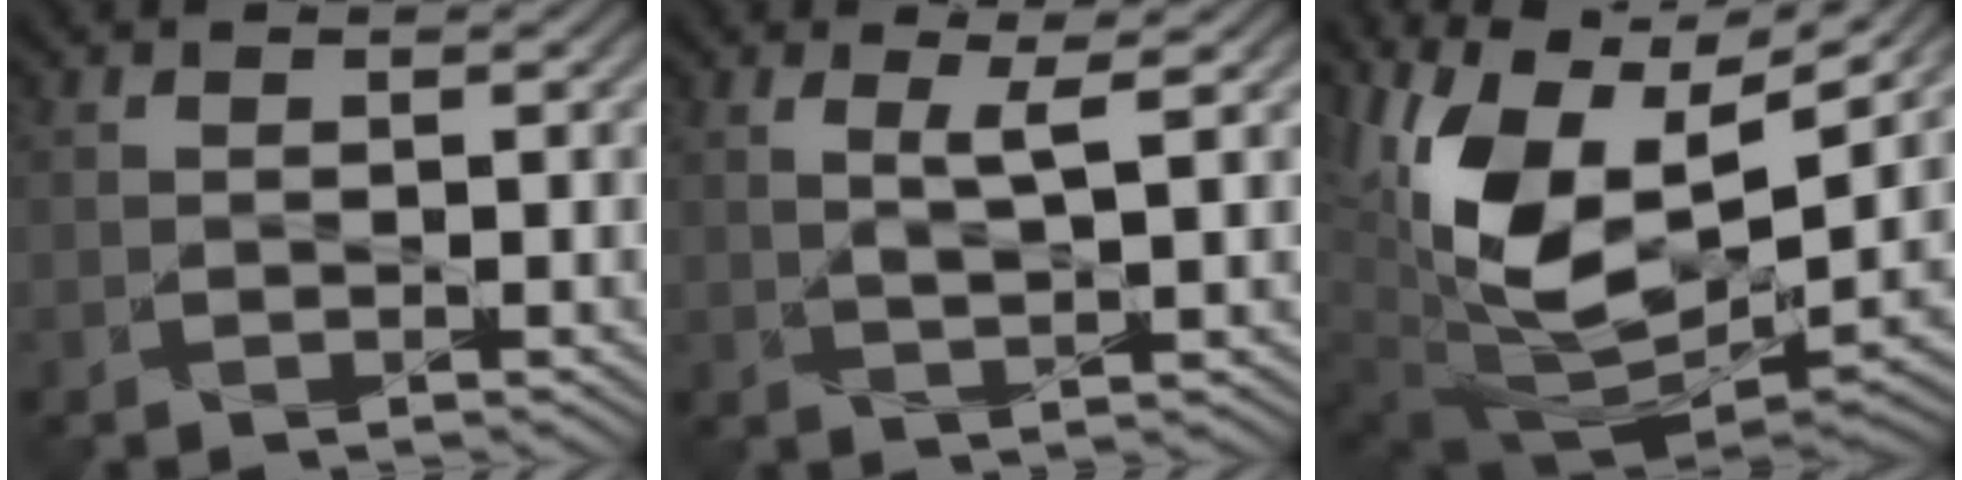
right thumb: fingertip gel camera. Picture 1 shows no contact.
{"total": 2.8, "force": [1.5, -0.1, 2.4], "torque": [-0.054, 0.000, 0.032]}
{"total": 16.2, "force": [3.8, 9.7, 12.4], "torque": [-0.267, -0.013, 0.084]}